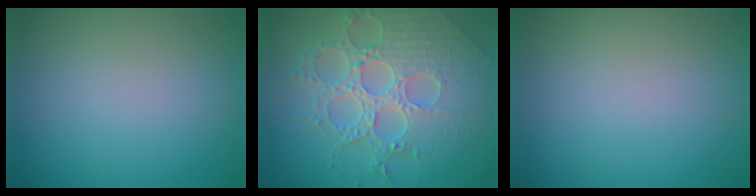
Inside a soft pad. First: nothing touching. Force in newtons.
{"total": 8.5, "press": 6.2, "slide": 5.8}
{"total": 0.0}